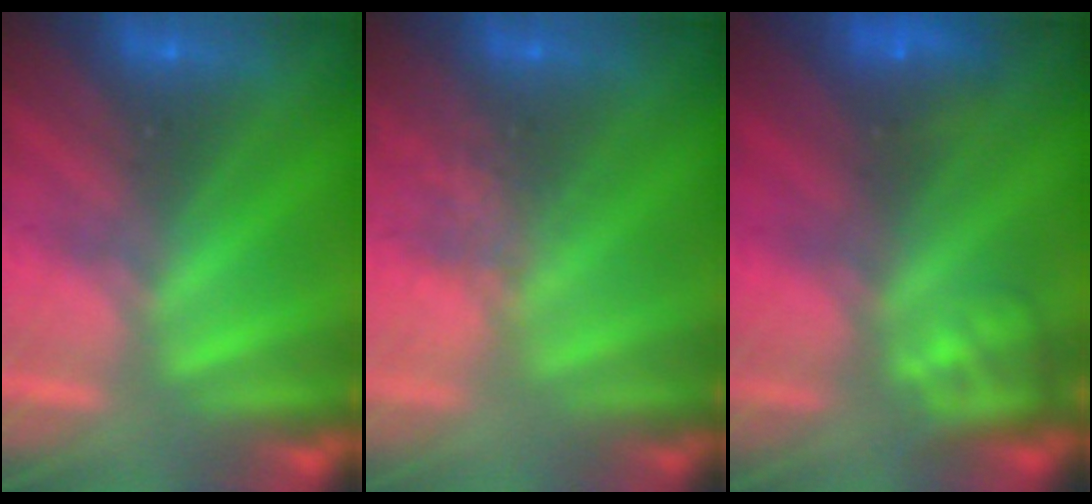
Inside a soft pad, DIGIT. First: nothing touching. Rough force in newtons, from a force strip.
{"total": 2.4}
{"total": 7.3}